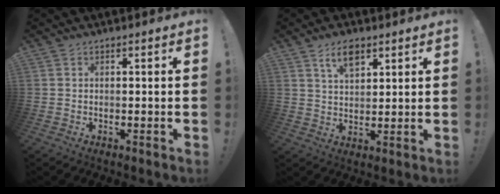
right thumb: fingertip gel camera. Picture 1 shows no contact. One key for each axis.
{"total": 7.0, "fx": 4.1, "fy": 3.5, "fz": 4.5, "tx": -0.079, "ty": -0.009, "tz": 0.074}